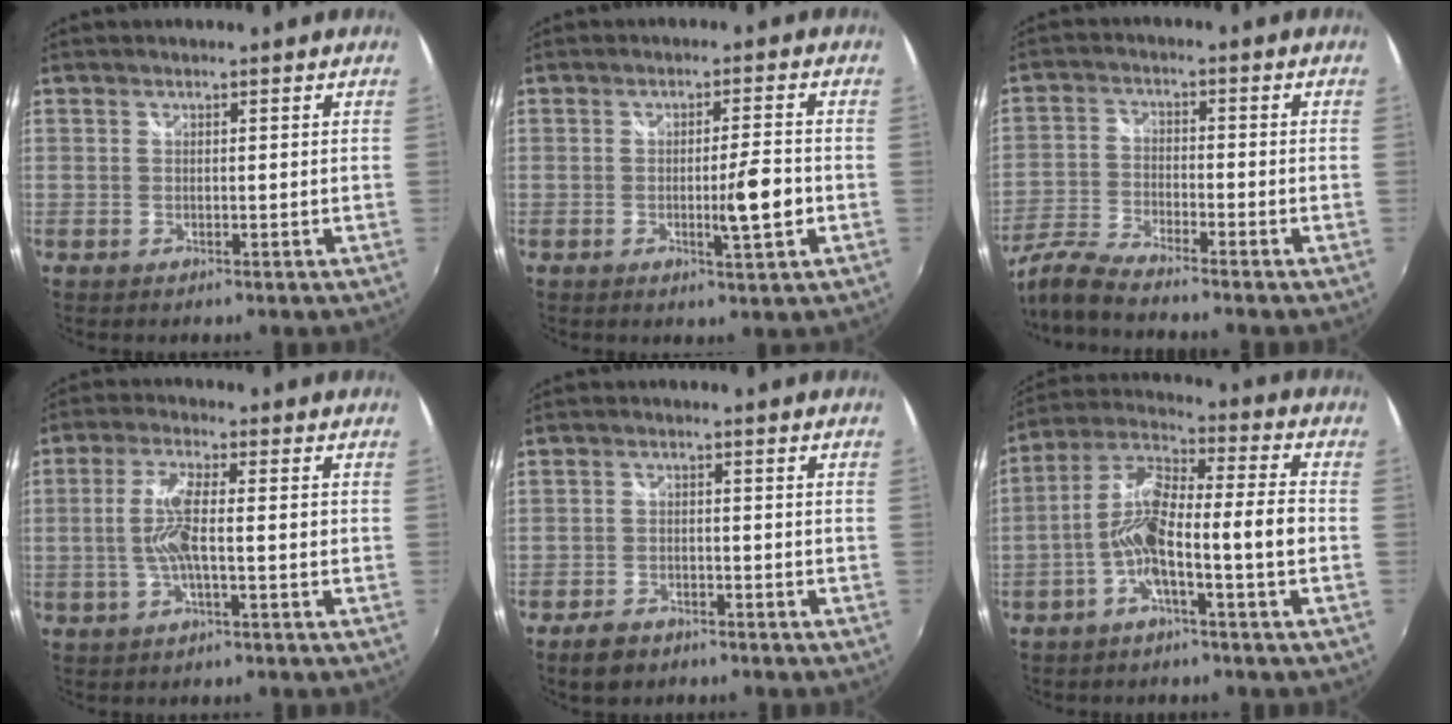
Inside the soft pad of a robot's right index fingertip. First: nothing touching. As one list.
[{"total": 5.7, "force": [-1.3, 0.0, 5.6], "torque": [-0.091, -0.005, -0.017]}, {"total": 7.7, "force": [-6.9, 0.3, 3.2], "torque": [-0.082, -0.006, -0.146]}, {"total": 7.0, "force": [-0.9, 1.1, 6.8], "torque": [-0.136, 0.005, -0.015]}, {"total": 5.1, "force": [-3.9, 2.8, 1.7], "torque": [-0.052, 0.008, -0.063]}, {"total": 11.2, "force": [-3.5, 0.8, 10.6], "torque": [-0.202, 0.012, -0.065]}]